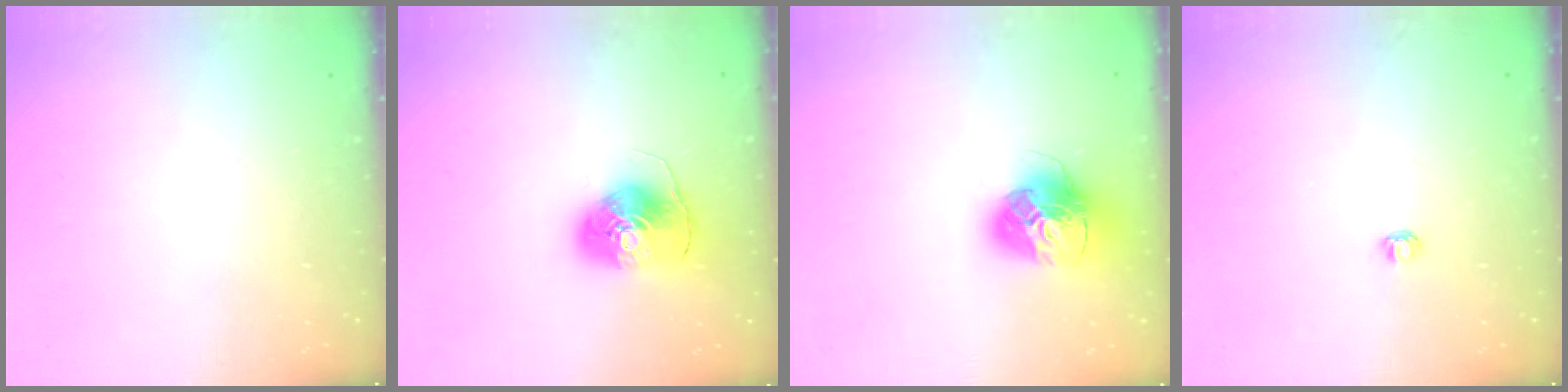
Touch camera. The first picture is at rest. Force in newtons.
{"total": 8.1, "press": 8.1, "slide": 0.6}
{"total": 16.2, "press": 16.1, "slide": 1.6}
{"total": 3.2, "press": 3.2, "slide": 0.4}